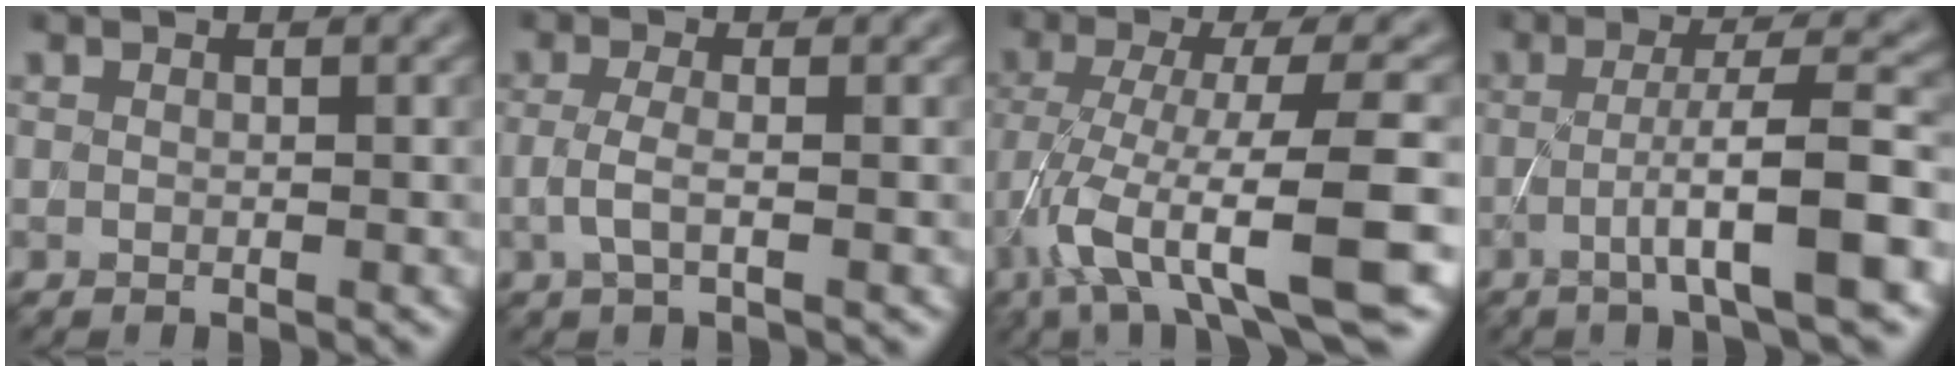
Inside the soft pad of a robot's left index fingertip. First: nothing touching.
{"total": 1.7, "force": [-0.4, 0.4, 1.6], "torque": [-0.042, -0.001, -0.009]}
{"total": 9.7, "force": [-4.7, 1.8, 8.2], "torque": [-0.153, -0.004, -0.076]}
{"total": 6.9, "force": [-1.9, 0.9, 6.6], "torque": [-0.102, 0.011, -0.038]}